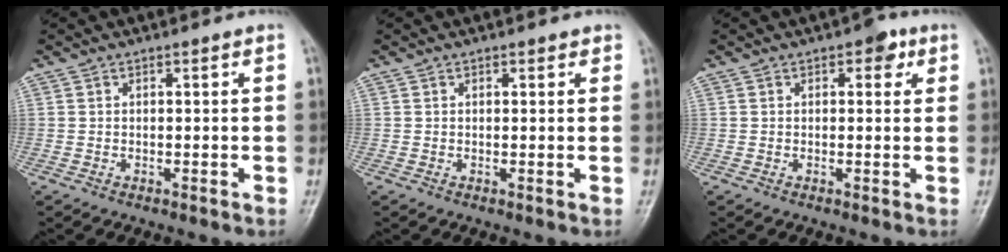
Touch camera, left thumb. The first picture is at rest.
{"total": 1.0, "force": [0.7, 0.6, 0.4], "torque": [0.004, -0.003, 0.003]}
{"total": 3.2, "force": [1.4, 1.9, 2.2], "torque": [-0.007, 0.001, 0.011]}